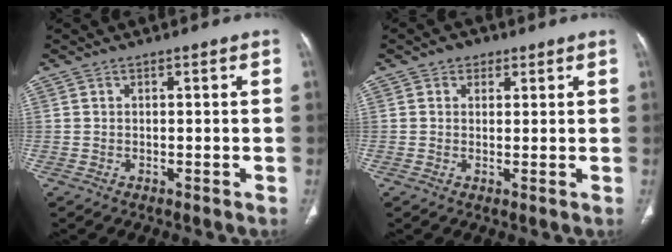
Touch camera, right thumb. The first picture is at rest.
{"total": 2.9, "force": [1.4, 2.3, 0.9], "torque": [0.006, -0.003, 0.017]}